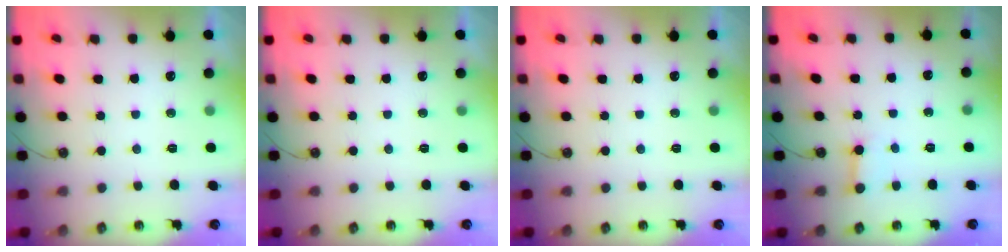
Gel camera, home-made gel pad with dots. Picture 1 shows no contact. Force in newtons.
{"total": 0.0}
{"total": 0.0}
{"total": 3.0, "press": 2.9, "slide": 0.5}